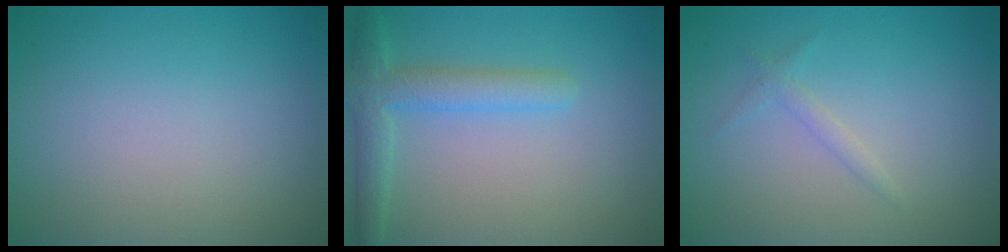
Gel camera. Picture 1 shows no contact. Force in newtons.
{"total": 3.6, "press": 3.6, "slide": 0.4}
{"total": 1.1, "press": 1.1, "slide": 0.1}